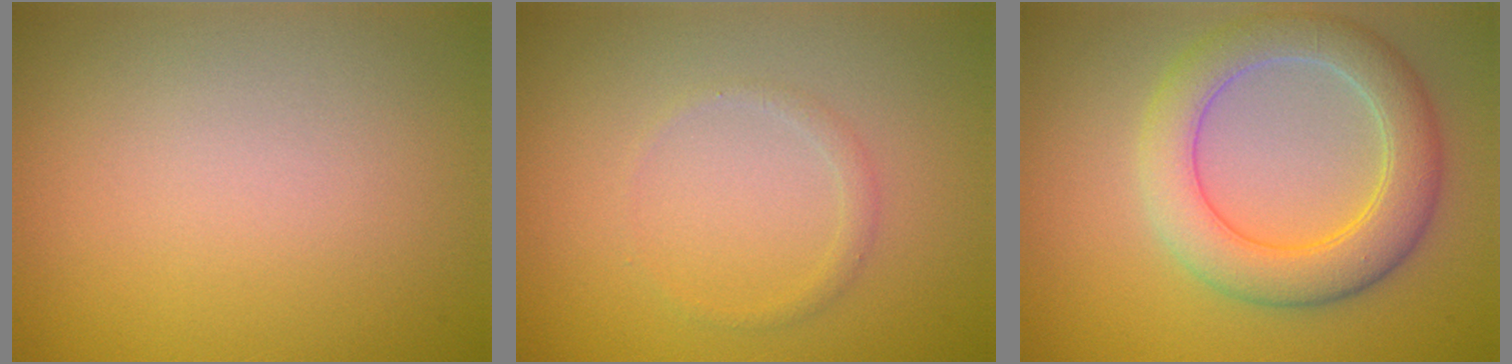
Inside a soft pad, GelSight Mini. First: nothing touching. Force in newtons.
{"total": 0.9, "press": 0.9, "slide": 0.0}
{"total": 5.8, "press": 5.8, "slide": 0.2}